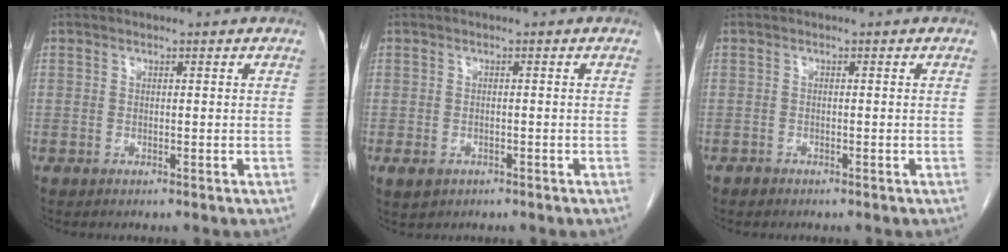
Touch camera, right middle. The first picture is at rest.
{"total": 2.7, "force": [-1.6, 1.9, 1.0], "torque": [-0.017, 0.000, -0.017]}
{"total": 0.7, "force": [-0.6, 0.4, 0.0], "torque": [-0.006, 0.001, -0.010]}